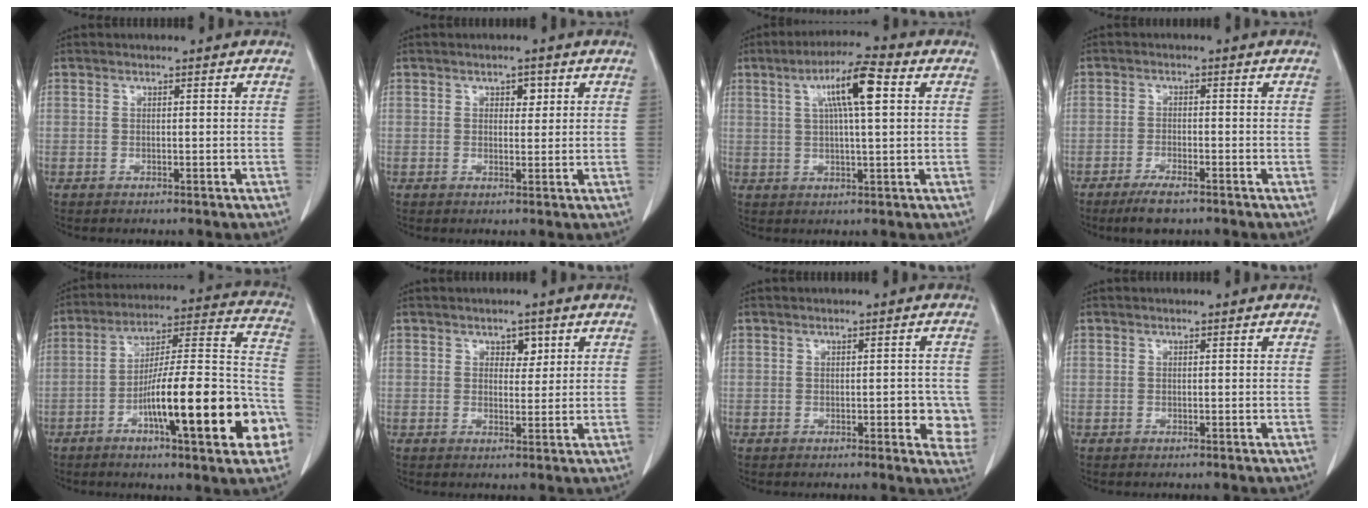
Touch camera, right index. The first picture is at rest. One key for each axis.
{"total": 1.9, "fx": 0.8, "fy": 1.2, "fz": 1.2, "tx": -0.013, "ty": 0.001, "tz": 0.010}
{"total": 8.9, "fx": 2.8, "fy": 0.9, "fz": 8.4, "tx": -0.148, "ty": 0.016, "tz": 0.045}
{"total": 4.3, "fx": -3.1, "fy": 0.9, "fz": 2.7, "tx": -0.059, "ty": -0.006, "tz": -0.054}
{"total": 22.5, "fx": -8.3, "fy": 3.0, "fz": 20.7, "tx": -0.258, "ty": 0.016, "tz": -0.118}
{"total": 2.5, "fx": 1.2, "fy": 1.6, "fz": 1.4, "tx": -0.013, "ty": 0.001, "tz": 0.018}
{"total": 4.3, "fx": -0.6, "fy": 1.8, "fz": 3.9, "tx": -0.031, "ty": -0.002, "tz": -0.009}
{"total": 0.0}